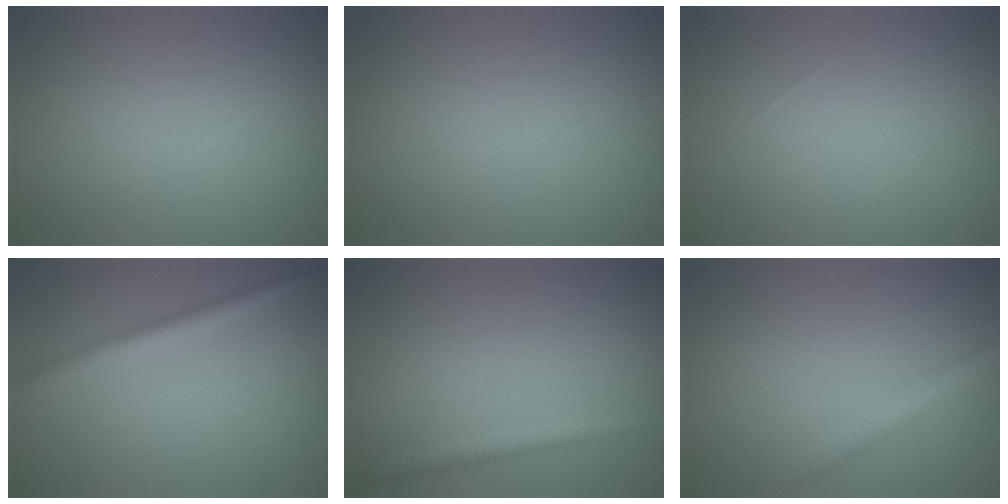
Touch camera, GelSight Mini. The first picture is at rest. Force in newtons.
{"total": 0.0}
{"total": 0.0}
{"total": 2.5, "press": 2.5, "slide": 0.1}
{"total": 1.9, "press": 1.9, "slide": 0.0}
{"total": 3.6, "press": 3.6, "slide": 0.2}